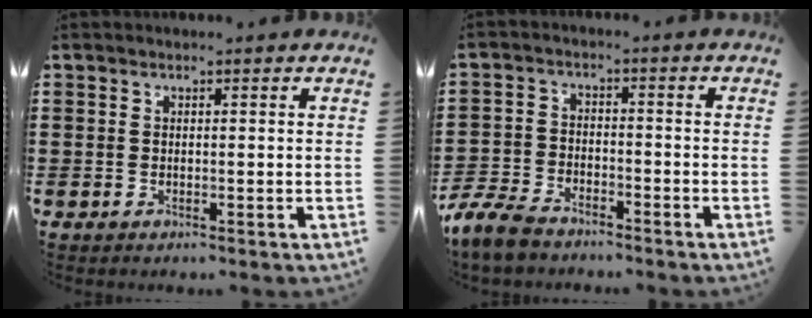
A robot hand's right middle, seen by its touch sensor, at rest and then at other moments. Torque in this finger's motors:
{"motor_torque": [0.17, -0.08, 0.30, 0.09]}